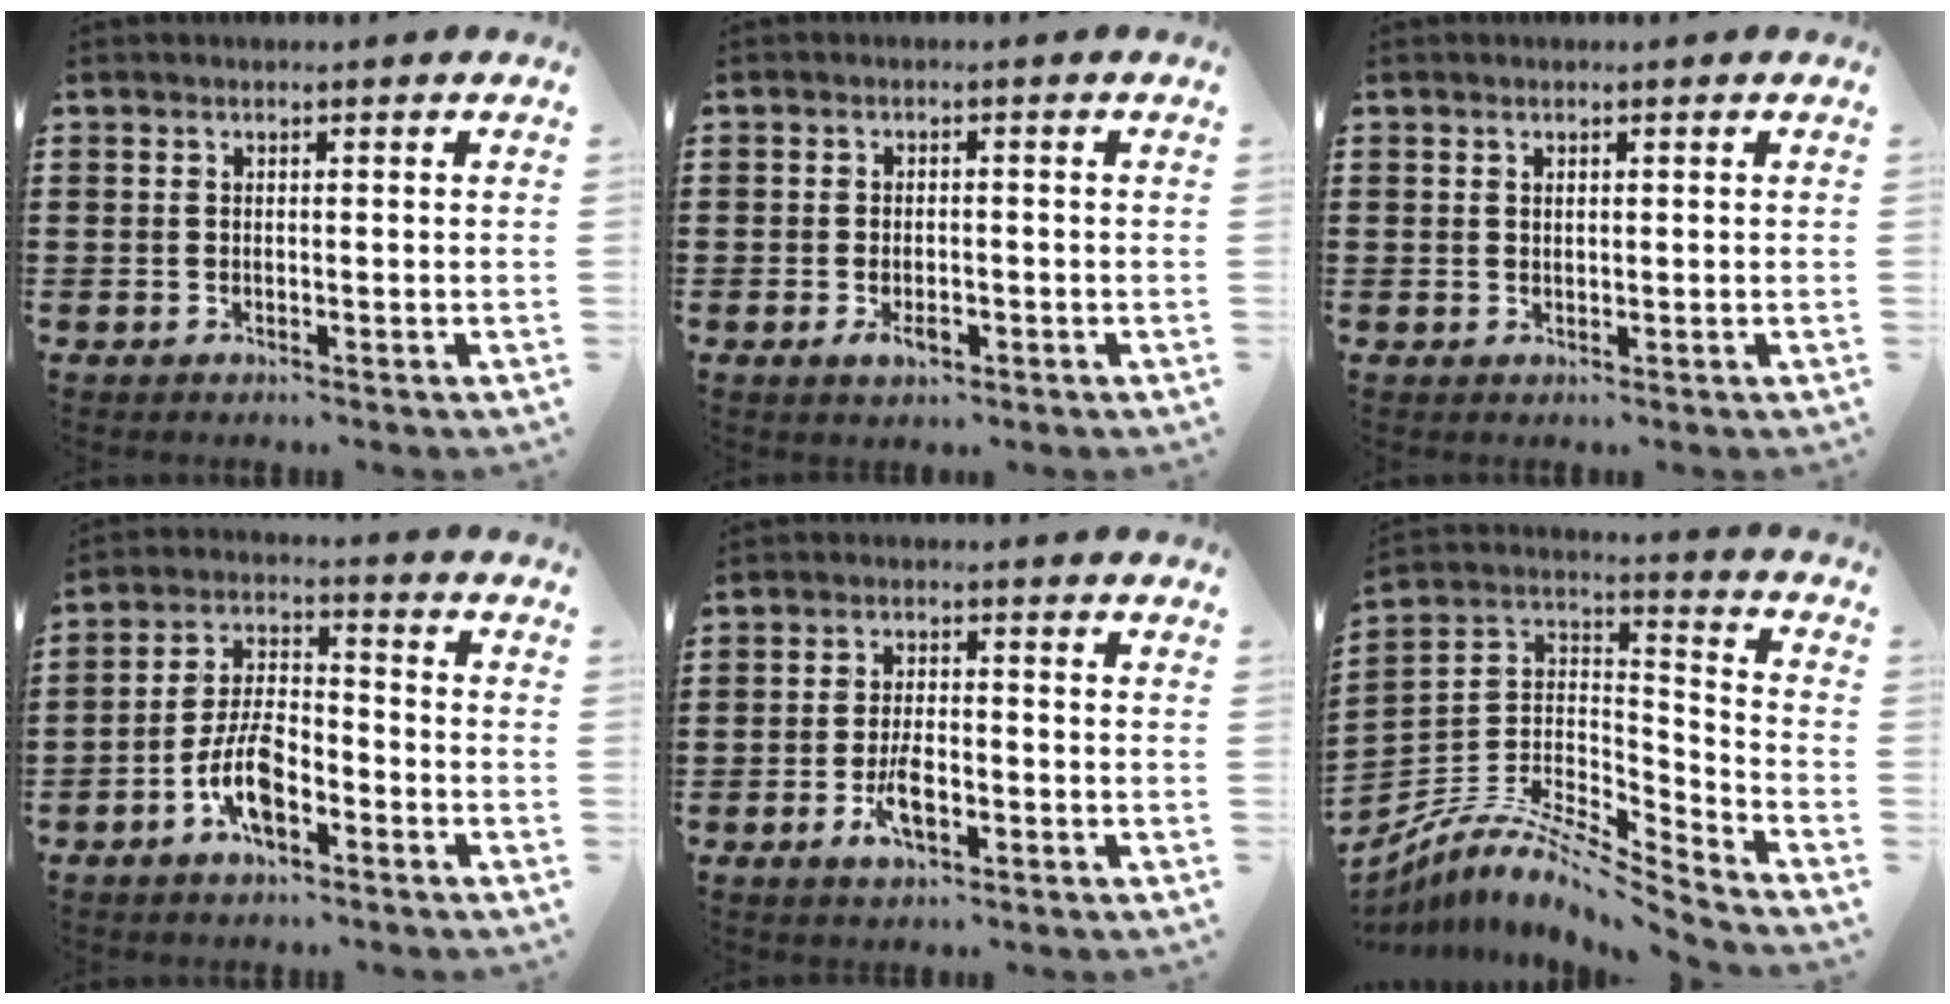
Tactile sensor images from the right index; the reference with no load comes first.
{"total": 2.5, "force": [-0.9, 1.2, 2.0], "torque": [-0.037, -0.001, -0.015]}
{"total": 0.7, "force": [0.4, 0.5, 0.3], "torque": [-0.008, 0.003, 0.008]}
{"total": 7.9, "force": [-3.9, 3.3, 6.0], "torque": [-0.139, -0.001, -0.075]}
{"total": 4.9, "force": [-1.9, 2.0, 4.0], "torque": [-0.087, -0.001, -0.039]}
{"total": 7.6, "force": [-6.5, 1.9, 3.4], "torque": [-0.079, -0.006, -0.132]}